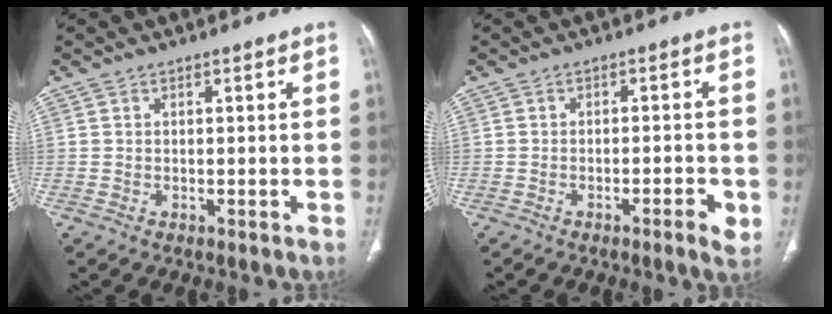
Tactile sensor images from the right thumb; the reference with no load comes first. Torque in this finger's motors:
{"motor_torque": [-0.30, -0.33, -0.05, -0.09, -0.07]}